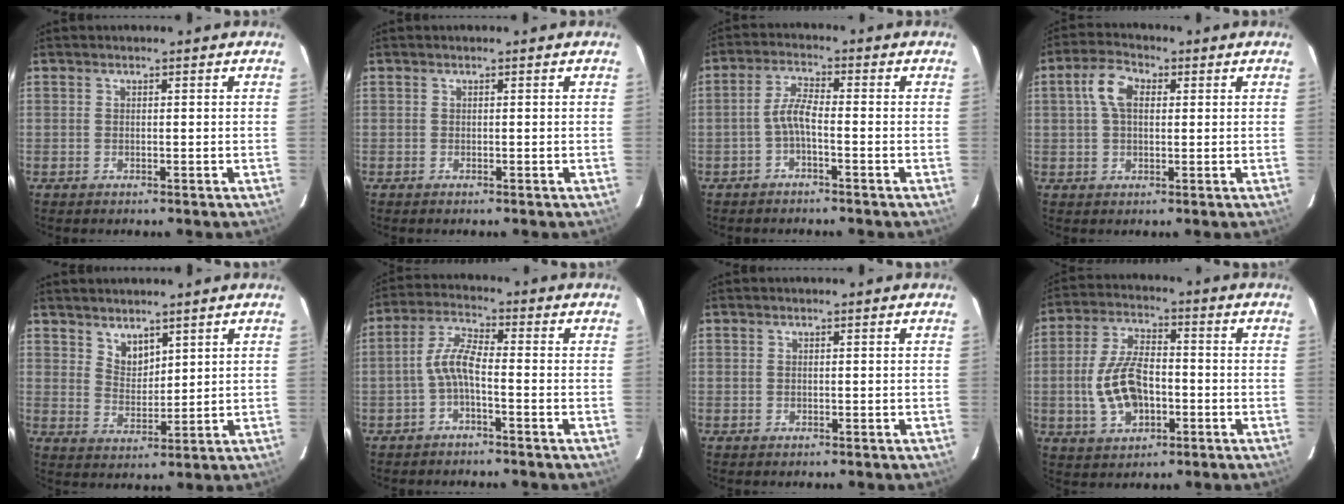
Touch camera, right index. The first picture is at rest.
{"total": 0.0}
{"total": 3.6, "force": [-1.7, 0.6, 3.2], "torque": [-0.074, 0.011, -0.036]}
{"total": 6.0, "force": [1.3, 3.6, 4.6], "torque": [-0.092, 0.020, 0.024]}
{"total": 4.6, "force": [3.7, 2.4, 1.6], "torque": [-0.018, 0.000, 0.071]}
{"total": 5.0, "force": [-2.0, 1.1, 4.5], "torque": [-0.103, 0.015, -0.041]}
{"total": 0.0}
{"total": 11.6, "force": [-2.3, 6.4, 9.4], "torque": [-0.194, 0.008, -0.034]}